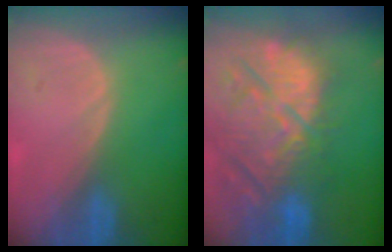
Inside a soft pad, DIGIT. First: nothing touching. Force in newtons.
{"total": 14.4, "press": 12.6, "slide": 6.9}